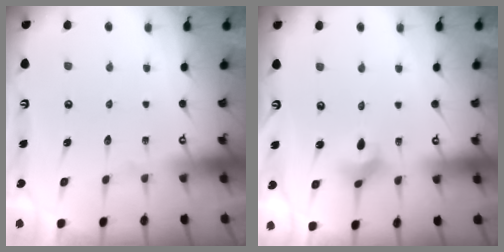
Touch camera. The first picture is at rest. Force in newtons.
{"total": 3.7, "press": 3.7, "slide": 0.6}